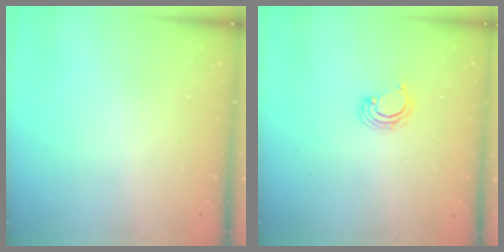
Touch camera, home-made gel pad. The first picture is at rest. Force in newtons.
{"total": 2.8, "press": 2.8, "slide": 0.3}